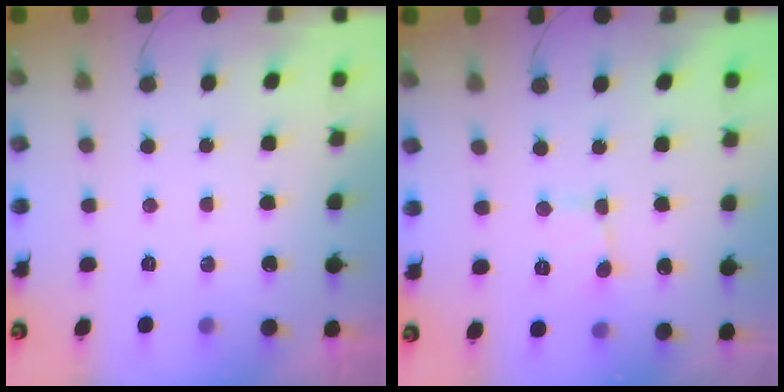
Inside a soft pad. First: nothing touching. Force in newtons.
{"total": 1.9, "press": 1.9, "slide": 0.1}